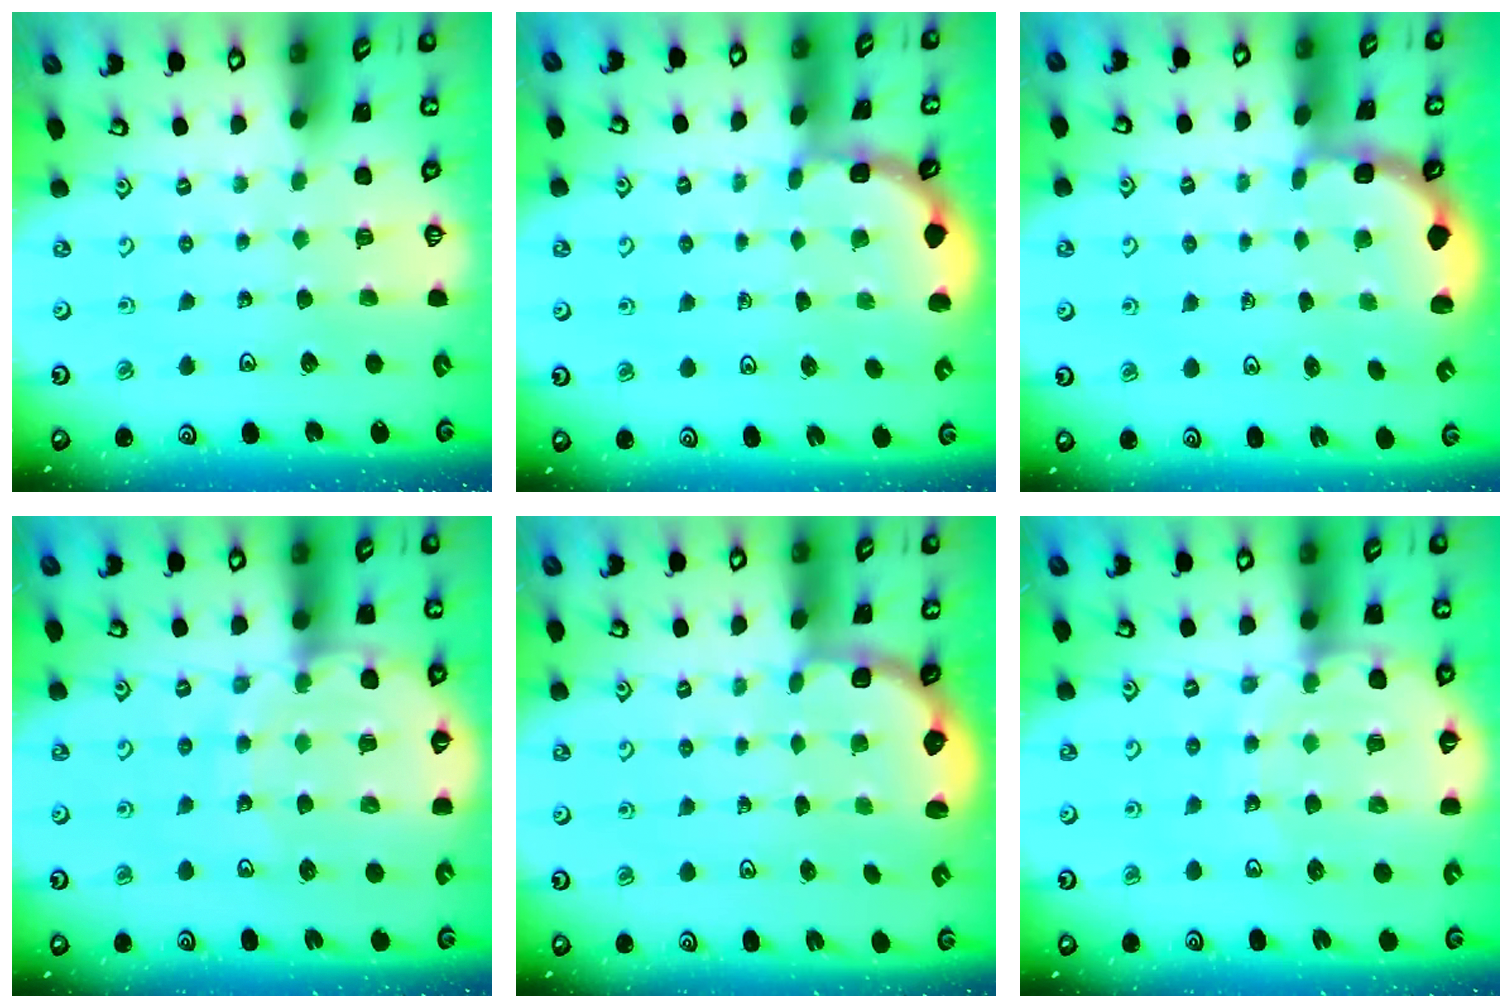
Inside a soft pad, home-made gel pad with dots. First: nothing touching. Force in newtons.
{"total": 2.0, "press": 2.0, "slide": 0.1}
{"total": 2.5, "press": 1.9, "slide": 1.6}
{"total": 11.2, "press": 10.9, "slide": 2.8}
{"total": 2.7, "press": 1.9, "slide": 1.9}
{"total": 11.2, "press": 10.9, "slide": 2.8}